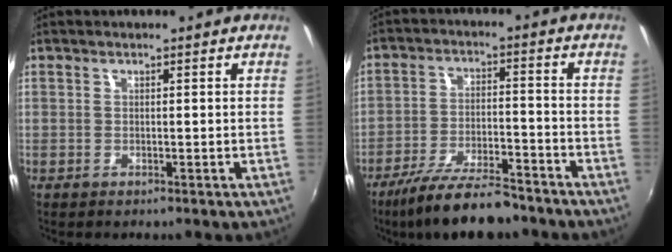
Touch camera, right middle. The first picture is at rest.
{"total": 14.0, "force": [-11.6, 3.3, 7.2], "torque": [-0.151, -0.018, -0.191]}